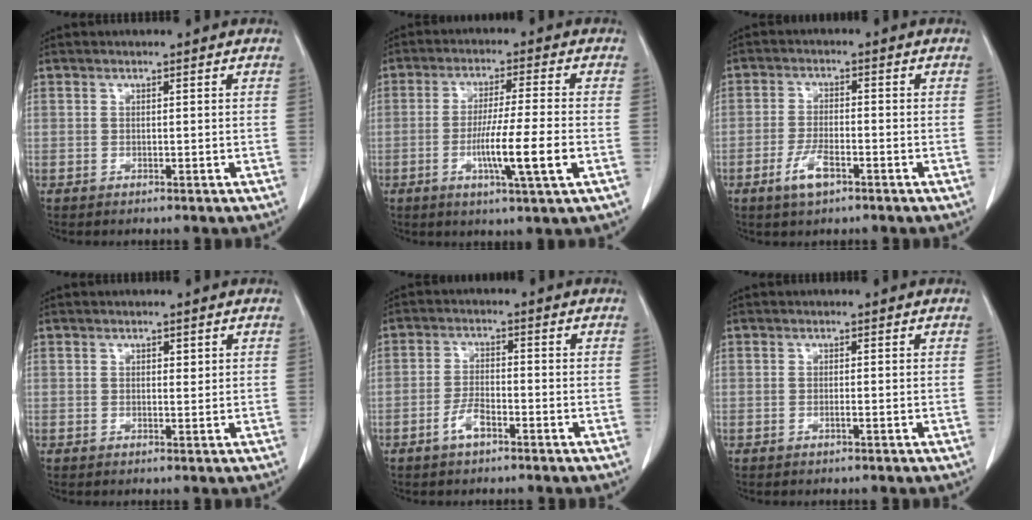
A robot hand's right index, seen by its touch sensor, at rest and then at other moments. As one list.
[{"total": 9.4, "force": [-2.6, -0.5, 9.0], "torque": [-0.162, -0.015, -0.047]}, {"total": 4.7, "force": [-2.5, 1.3, 3.7], "torque": [-0.076, -0.002, -0.043]}, {"total": 1.0, "force": [0.4, 0.5, 0.7], "torque": [-0.007, -0.002, 0.006]}, {"total": 3.4, "force": [-2.1, 1.1, 2.5], "torque": [-0.049, 0.003, -0.039]}, {"total": 0.6, "force": [-0.3, -0.1, 0.5], "torque": [-0.010, 0.001, -0.005]}]